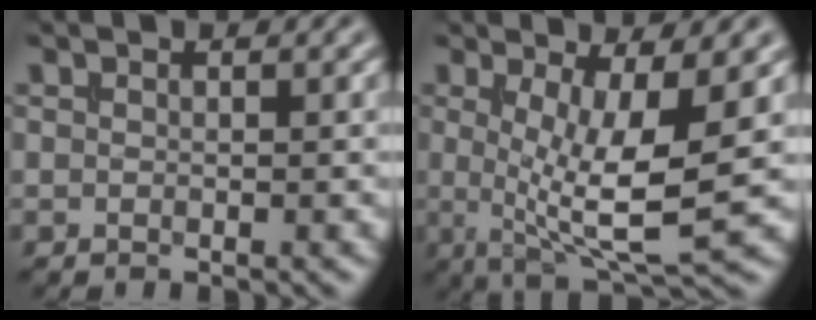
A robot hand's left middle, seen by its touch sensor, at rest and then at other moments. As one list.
[{"total": 7.7, "force": [0.2, 2.2, 7.4], "torque": [-0.128, -0.015, 0.007]}]